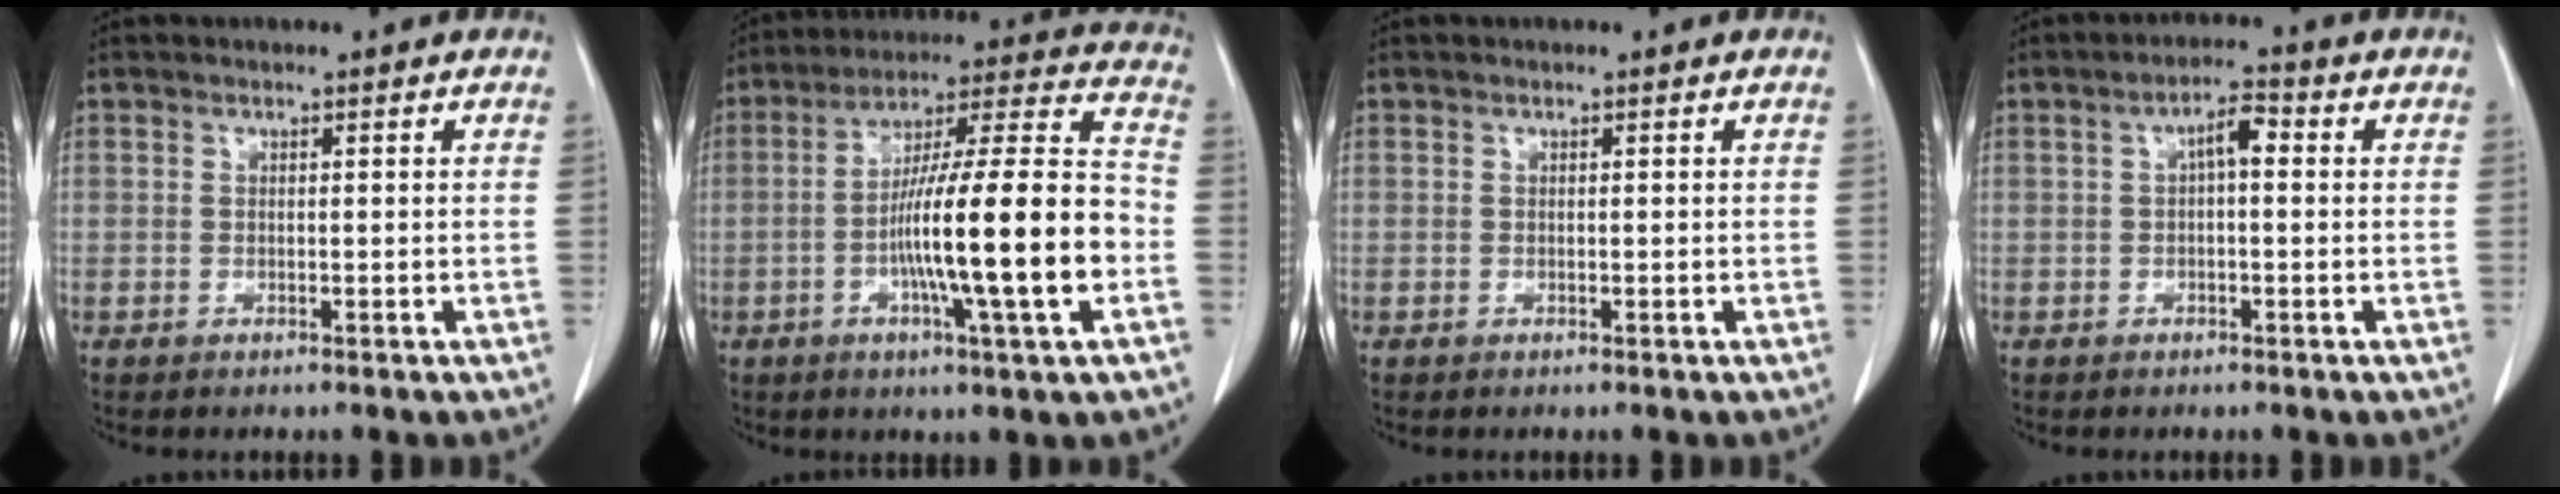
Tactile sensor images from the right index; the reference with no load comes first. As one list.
[{"total": 19.5, "force": [-4.5, 0.6, 19.0], "torque": [-0.304, 0.007, -0.074]}, {"total": 0.0}, {"total": 3.6, "force": [0.6, 1.1, 3.4], "torque": [-0.055, 0.017, 0.008]}]